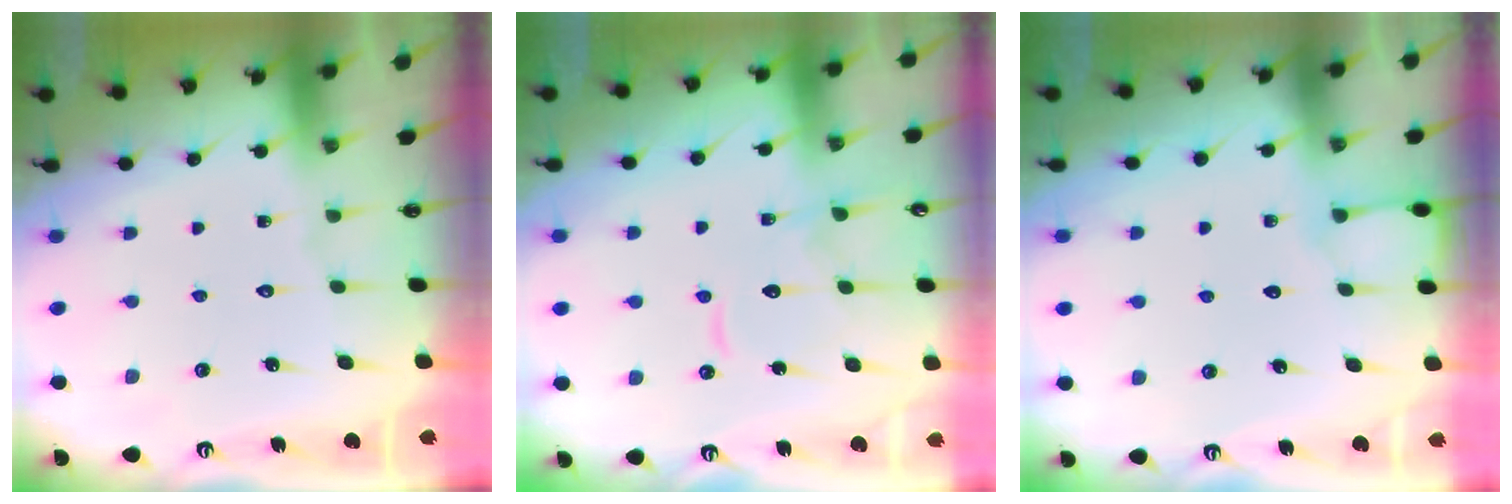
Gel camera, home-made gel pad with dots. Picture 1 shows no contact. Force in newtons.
{"total": 11.9, "press": 11.8, "slide": 1.1}
{"total": 2.9, "press": 2.9, "slide": 0.5}